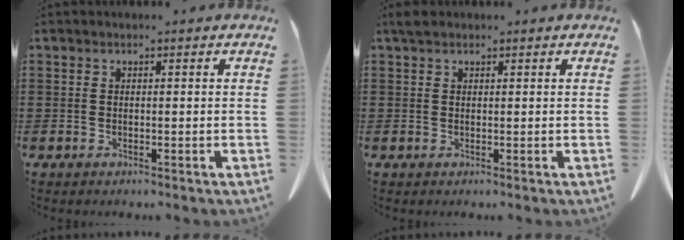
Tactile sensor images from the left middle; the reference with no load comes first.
{"total": 1.1, "force": [0.8, 0.5, 0.5], "torque": [-0.014, 0.001, 0.017]}